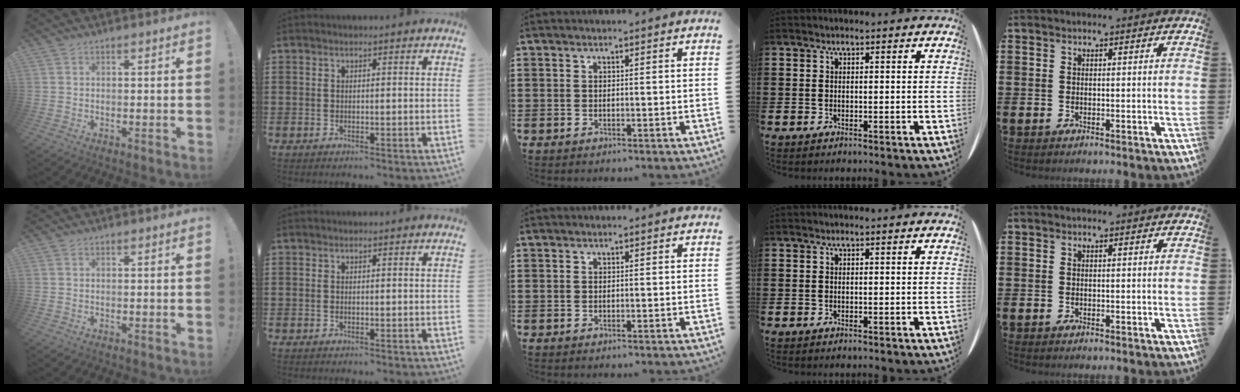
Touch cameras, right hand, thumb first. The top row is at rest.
{}